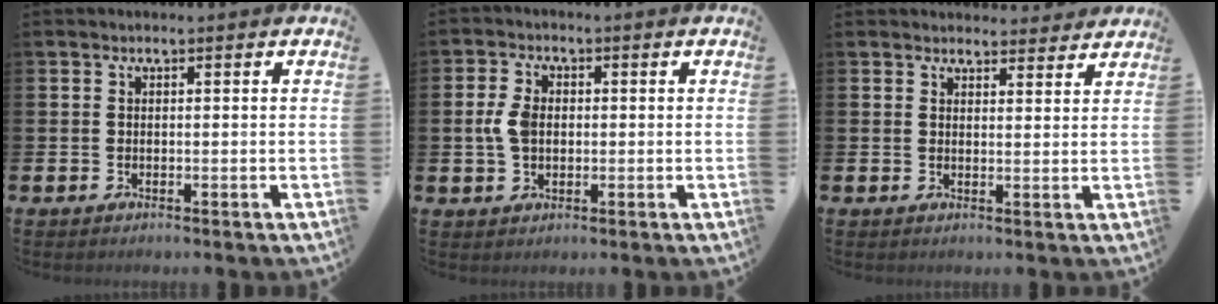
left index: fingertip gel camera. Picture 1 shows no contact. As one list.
[{"total": 4.4, "force": [0.4, 3.0, 3.3], "torque": [-0.066, 0.012, 0.005]}, {"total": 3.3, "force": [3.2, 0.8, -0.1], "torque": [0.009, -0.019, 0.056]}]